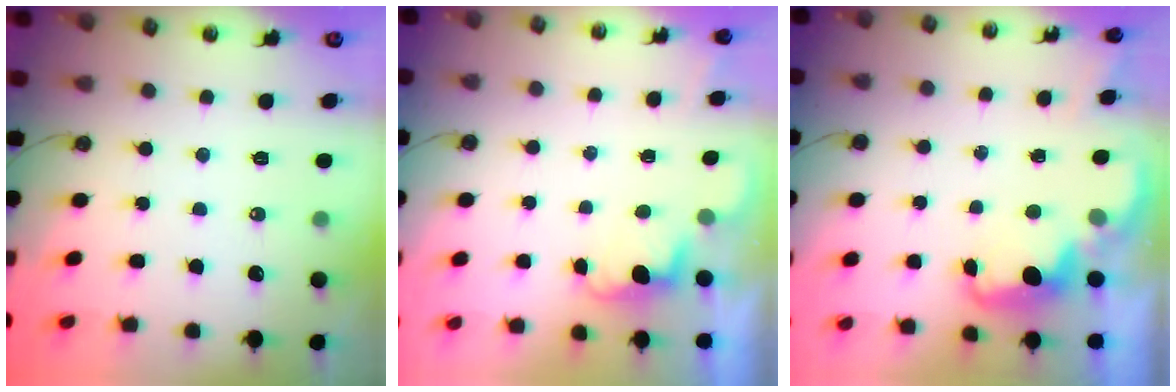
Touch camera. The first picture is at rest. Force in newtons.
{"total": 0.9, "press": 0.6, "slide": 0.7}
{"total": 2.2, "press": 2.2, "slide": 0.6}